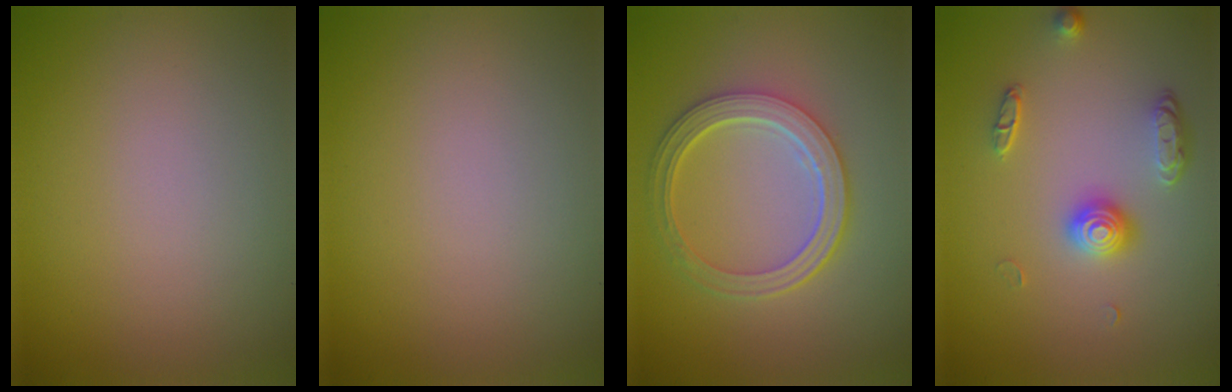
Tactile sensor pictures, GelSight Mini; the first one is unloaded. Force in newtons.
{"total": 0.0}
{"total": 5.2, "press": 3.9, "slide": 3.6}
{"total": 2.6, "press": 2.2, "slide": 1.5}